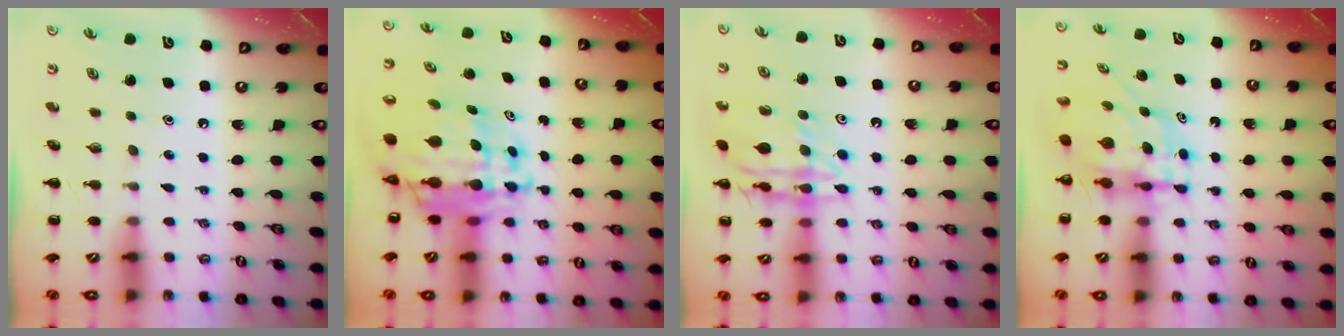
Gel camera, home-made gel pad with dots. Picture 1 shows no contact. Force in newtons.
{"total": 13.9, "press": 13.2, "slide": 4.4}
{"total": 15.6, "press": 15.5, "slide": 1.3}
{"total": 5.5, "press": 5.4, "slide": 0.8}